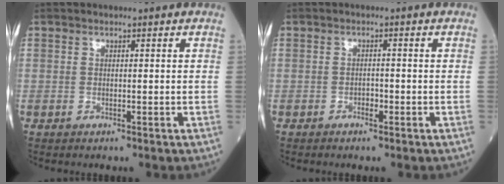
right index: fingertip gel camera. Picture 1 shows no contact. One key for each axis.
{"total": 1.1, "fx": -0.7, "fy": 0.6, "fz": 0.6, "tx": -0.007, "ty": 0.003, "tz": -0.012}